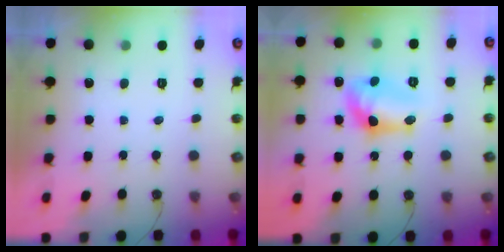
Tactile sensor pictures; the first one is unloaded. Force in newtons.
{"total": 12.2, "press": 12.1, "slide": 0.9}